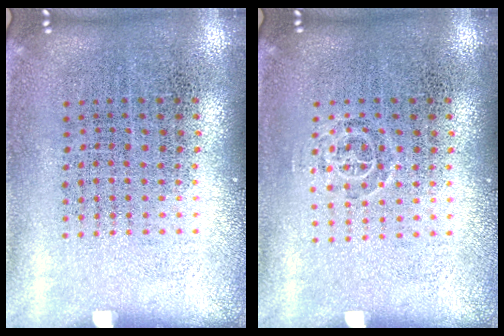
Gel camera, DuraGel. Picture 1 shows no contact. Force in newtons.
{"total": 0.7, "press": 0.5, "slide": 0.6}